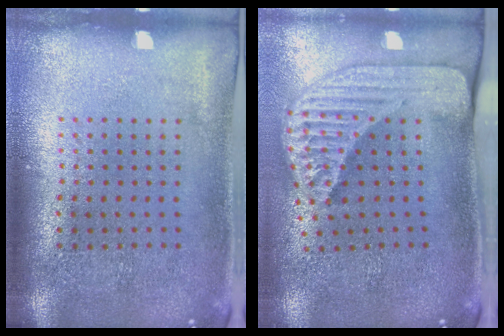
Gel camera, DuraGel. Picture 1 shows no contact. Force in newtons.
{"total": 2.5, "press": 1.7, "slide": 1.7}